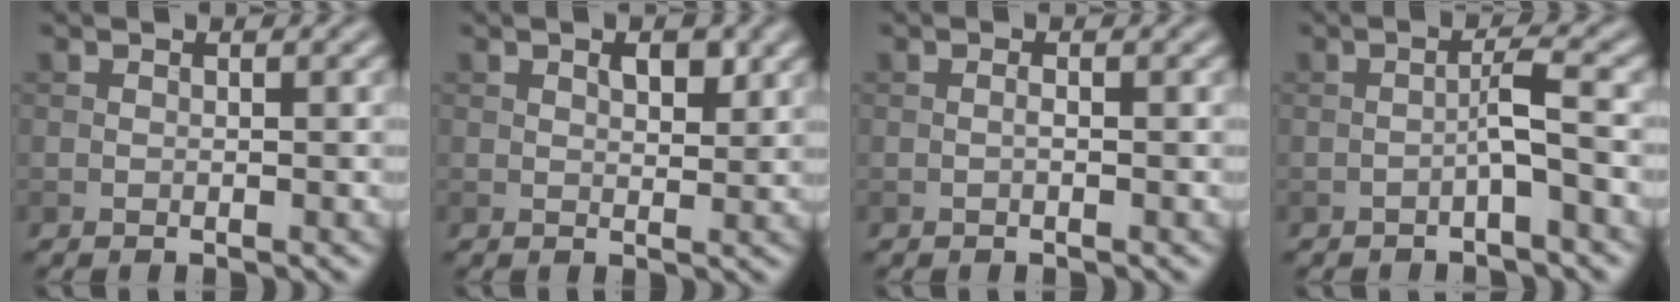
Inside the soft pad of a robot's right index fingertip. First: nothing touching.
{"total": 2.0, "force": [0.9, 1.0, 1.5], "torque": [-0.021, -0.003, 0.016]}
{"total": 0.5, "force": [-0.2, 0.0, 0.5], "torque": [-0.010, 0.001, -0.005]}
{"total": 2.1, "force": [-1.0, 0.0, 1.9], "torque": [-0.036, 0.014, -0.022]}